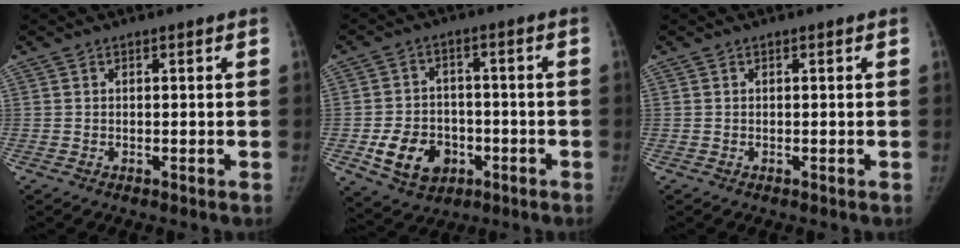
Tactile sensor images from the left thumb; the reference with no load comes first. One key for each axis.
{"total": 10.6, "fx": -3.6, "fy": 8.2, "fz": 5.6, "tx": -0.069, "ty": 0.016, "tz": -0.050}
{"total": 0.0}